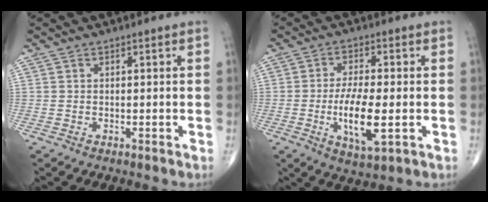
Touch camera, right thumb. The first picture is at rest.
{"total": 10.1, "force": [-1.9, 3.3, 9.3], "torque": [-0.172, -0.008, -0.032]}